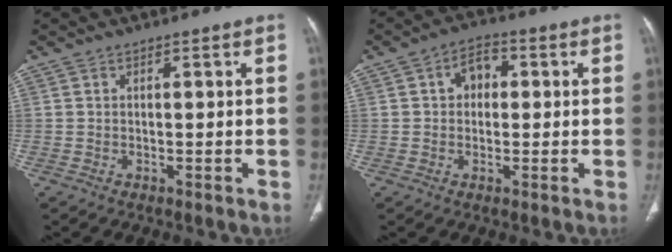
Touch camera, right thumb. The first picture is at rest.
{"total": 5.2, "force": [0.7, 3.8, 3.4], "torque": [-0.035, 0.013, 0.002]}